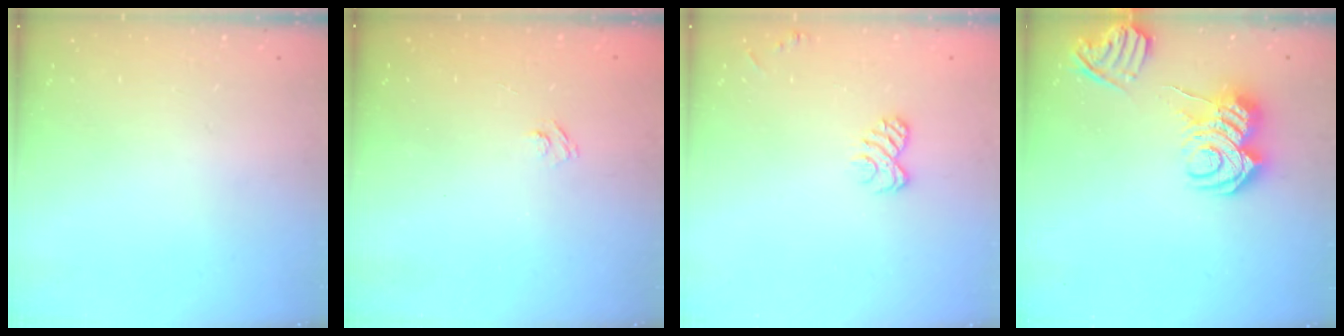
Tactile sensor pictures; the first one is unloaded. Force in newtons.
{"total": 2.7, "press": 2.5, "slide": 0.9}
{"total": 6.1, "press": 5.9, "slide": 1.4}
{"total": 11.2, "press": 11.2, "slide": 1.3}